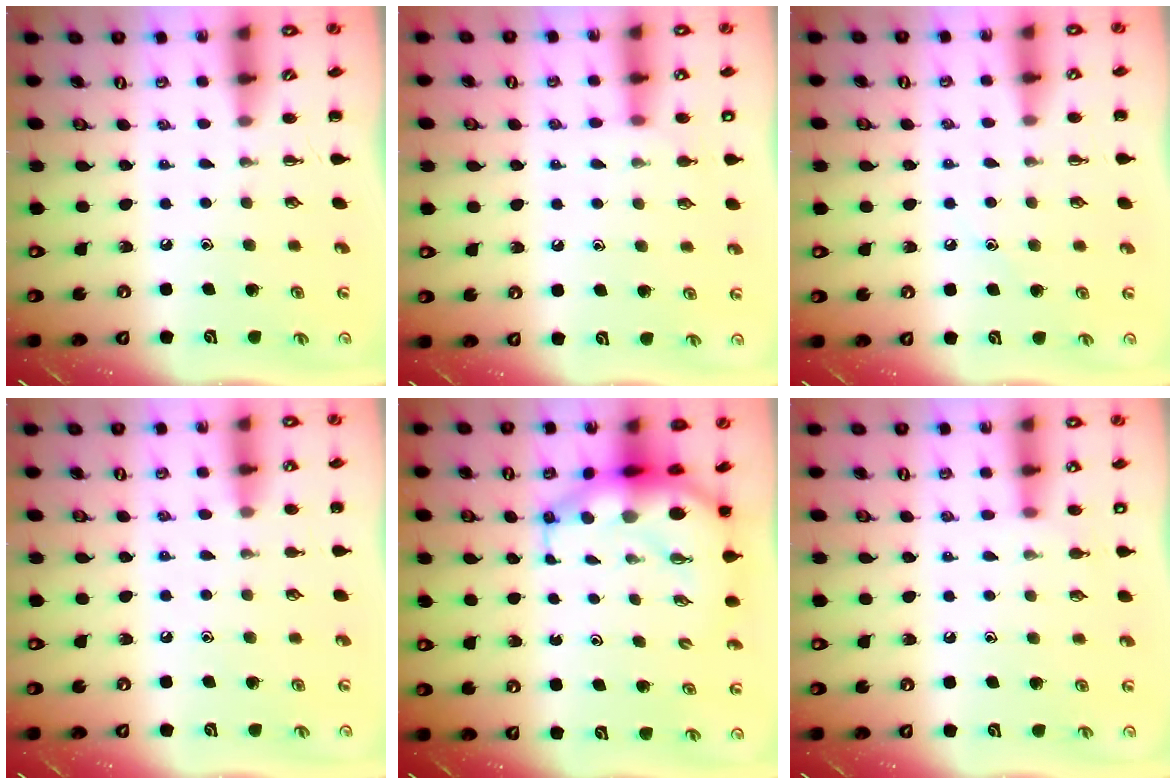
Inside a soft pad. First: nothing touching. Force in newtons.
{"total": 7.4, "press": 7.2, "slide": 1.7}
{"total": 7.1, "press": 6.8, "slide": 2.1}
{"total": 7.1, "press": 6.6, "slide": 2.6}
{"total": 8.7, "press": 8.4, "slide": 2.0}
{"total": 5.7, "press": 5.5, "slide": 1.7}